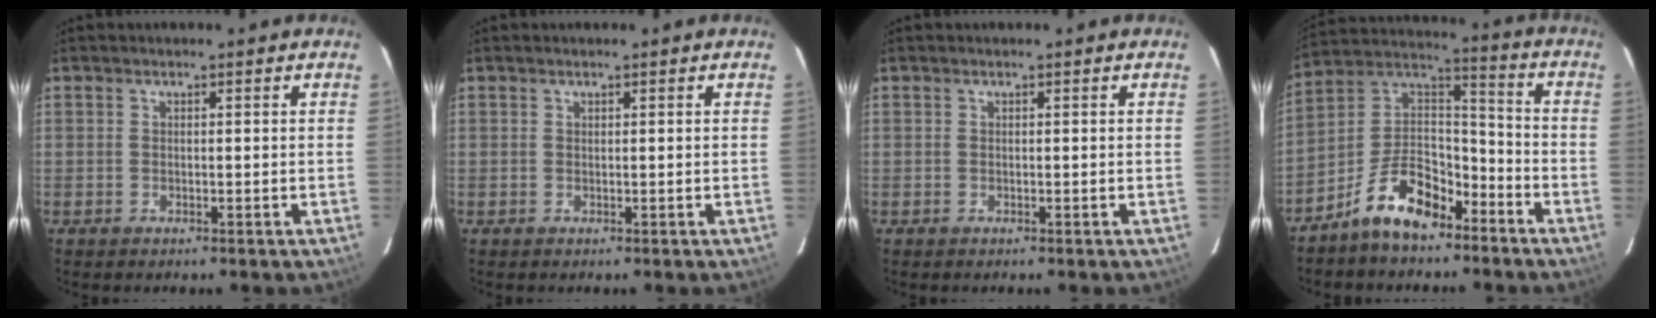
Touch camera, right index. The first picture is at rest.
{"total": 0.0}
{"total": 0.0}
{"total": 13.4, "force": [-8.8, 6.7, 7.6], "torque": [-0.161, 0.040, -0.154]}